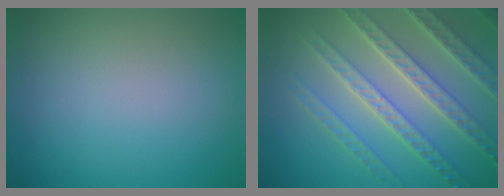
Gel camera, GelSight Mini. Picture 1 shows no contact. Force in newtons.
{"total": 7.7, "press": 5.6, "slide": 5.2}